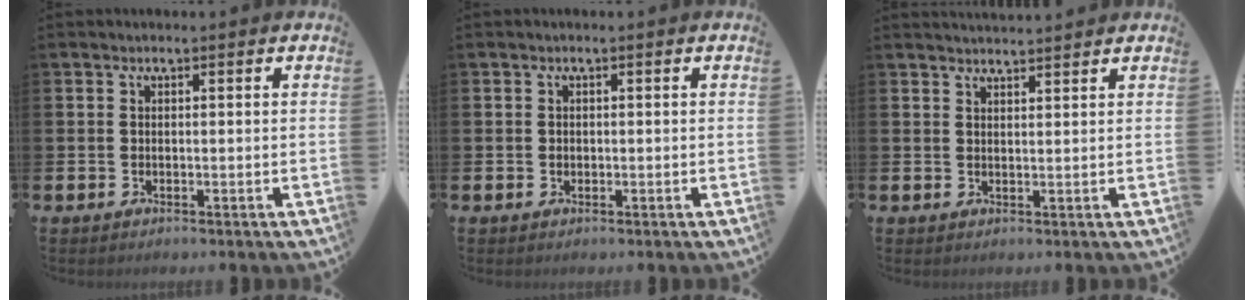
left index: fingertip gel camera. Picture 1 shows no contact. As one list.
[{"total": 0.7, "force": [0.0, 0.6, 0.2], "torque": [-0.006, 0.007, -0.001]}, {"total": 2.4, "force": [2.4, 0.0, 0.1], "torque": [0.002, -0.014, 0.042]}]